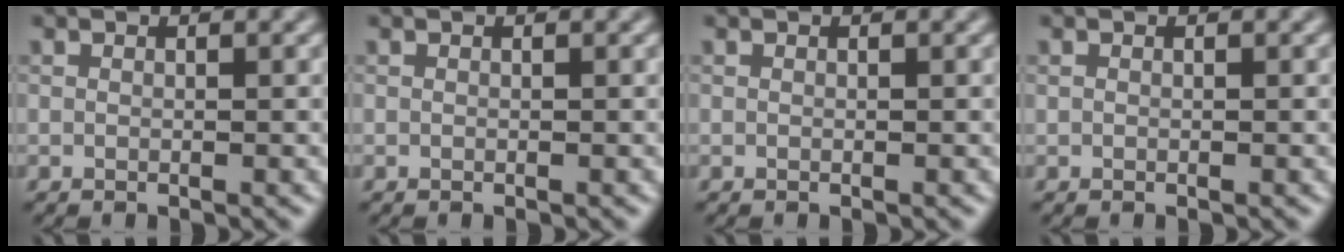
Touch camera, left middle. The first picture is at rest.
{"total": 0.0}
{"total": 0.0}
{"total": 0.0}